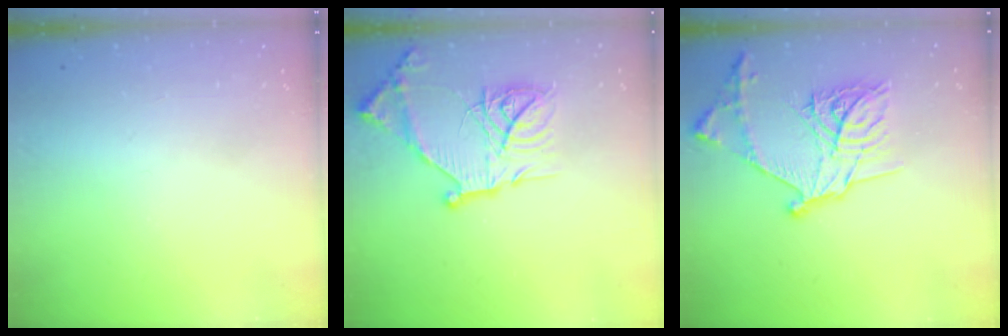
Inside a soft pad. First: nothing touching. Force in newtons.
{"total": 20.2, "press": 20.1, "slide": 1.9}
{"total": 21.1, "press": 21.0, "slide": 1.2}